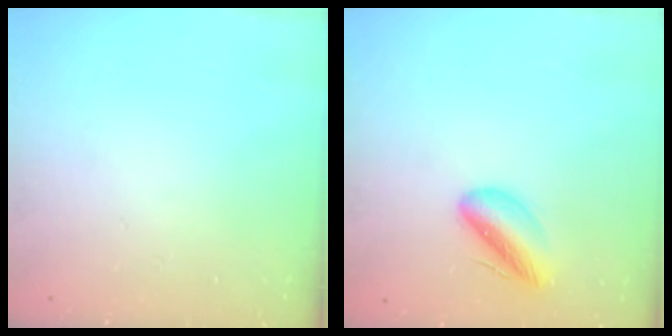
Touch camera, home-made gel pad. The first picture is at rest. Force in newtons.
{"total": 8.0, "press": 7.9, "slide": 1.3}